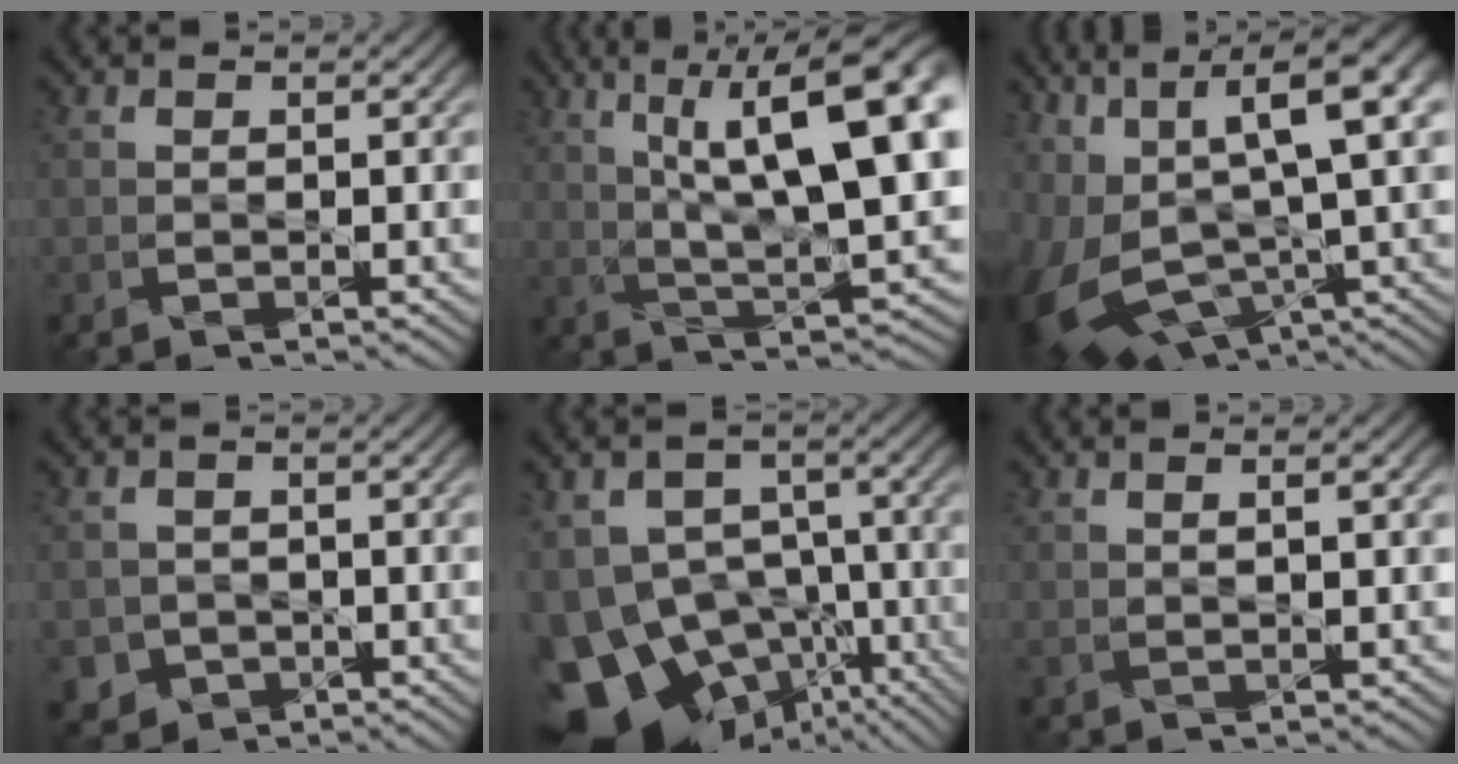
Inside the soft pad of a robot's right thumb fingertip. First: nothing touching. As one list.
[{"total": 16.1, "force": [5.1, 5.2, 14.4], "torque": [-0.213, 0.021, 0.088]}, {"total": 16.2, "force": [3.8, 6.8, 14.2], "torque": [-0.298, -0.005, 0.088]}, {"total": 2.4, "force": [-1.3, 2.0, -0.4], "torque": [0.005, -0.007, -0.025]}, {"total": 15.6, "force": [-8.5, 11.3, 6.6], "torque": [-0.158, -0.031, -0.116]}, {"total": 1.6, "force": [0.8, 0.3, 1.3], "torque": [-0.013, 0.011, 0.012]}]